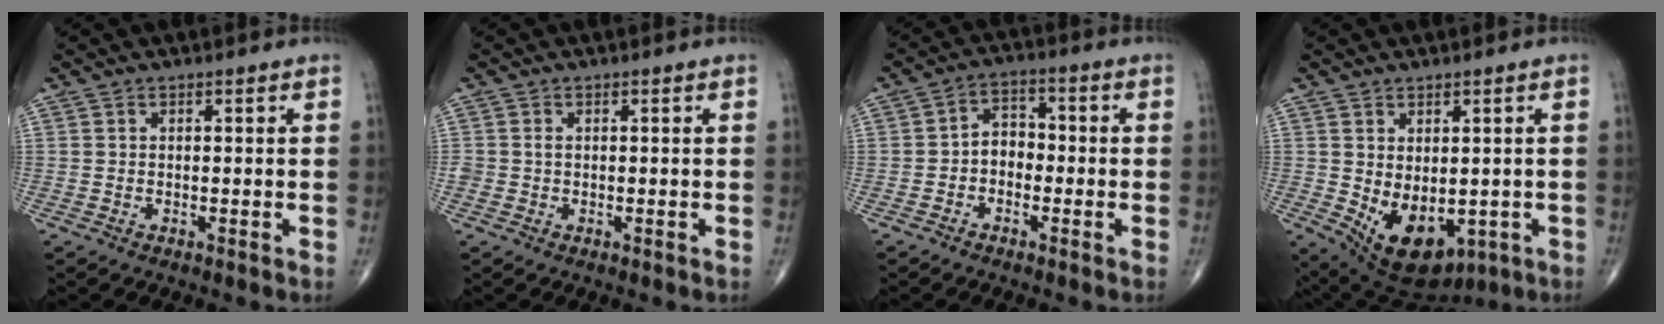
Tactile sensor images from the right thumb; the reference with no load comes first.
{"total": 1.1, "force": [-0.1, 0.9, 0.6], "torque": [-0.011, 0.001, -0.002]}
{"total": 4.7, "force": [-1.4, 3.6, 2.8], "torque": [-0.024, 0.026, -0.038]}
{"total": 11.9, "force": [-2.5, 7.3, 9.1], "torque": [-0.128, -0.007, -0.011]}